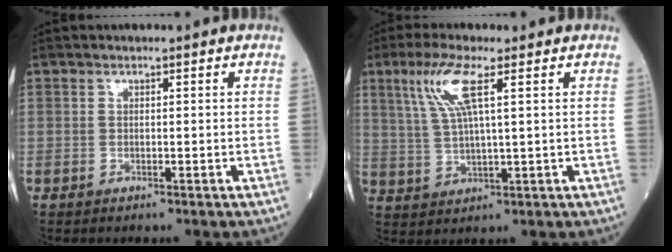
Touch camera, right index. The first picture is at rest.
{"total": 7.5, "force": [3.3, 0.6, 6.7], "torque": [-0.152, 0.006, 0.069]}